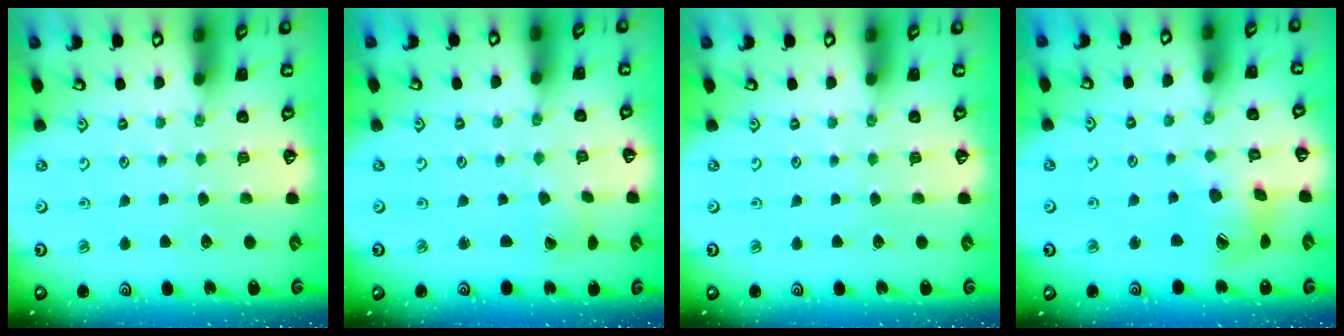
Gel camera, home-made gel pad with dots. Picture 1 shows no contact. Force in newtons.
{"total": 0.7, "press": 0.7, "slide": 0.0}
{"total": 0.0}
{"total": 11.8, "press": 11.7, "slide": 1.4}